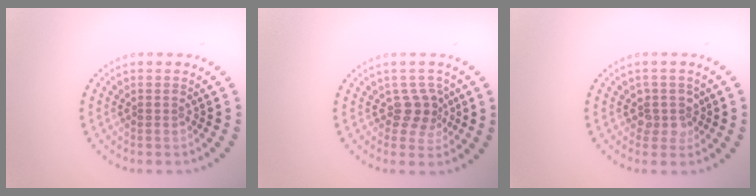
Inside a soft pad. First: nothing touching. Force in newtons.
{"total": 2.3, "press": 1.9, "slide": 1.3}
{"total": 2.1, "press": 1.7, "slide": 1.3}